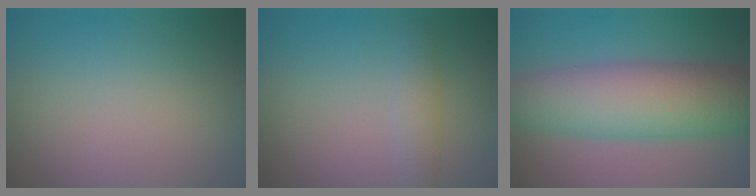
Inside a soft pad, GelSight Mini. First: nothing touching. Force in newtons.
{"total": 1.9, "press": 1.9, "slide": 0.0}
{"total": 8.6, "press": 8.6, "slide": 0.1}